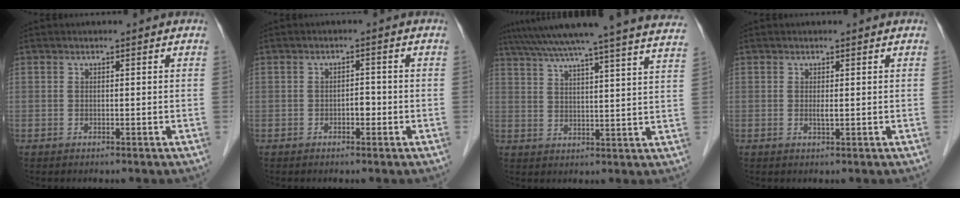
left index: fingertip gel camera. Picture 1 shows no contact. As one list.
[{"total": 1.6, "force": [-0.7, 0.8, 1.2], "torque": [-0.015, 0.004, -0.012]}, {"total": 28.1, "force": [25.0, -1.0, 12.8], "torque": [-0.214, -0.022, 0.322]}, {"total": 0.9, "force": [0.1, 0.1, 0.9], "torque": [-0.022, -0.003, 0.002]}]